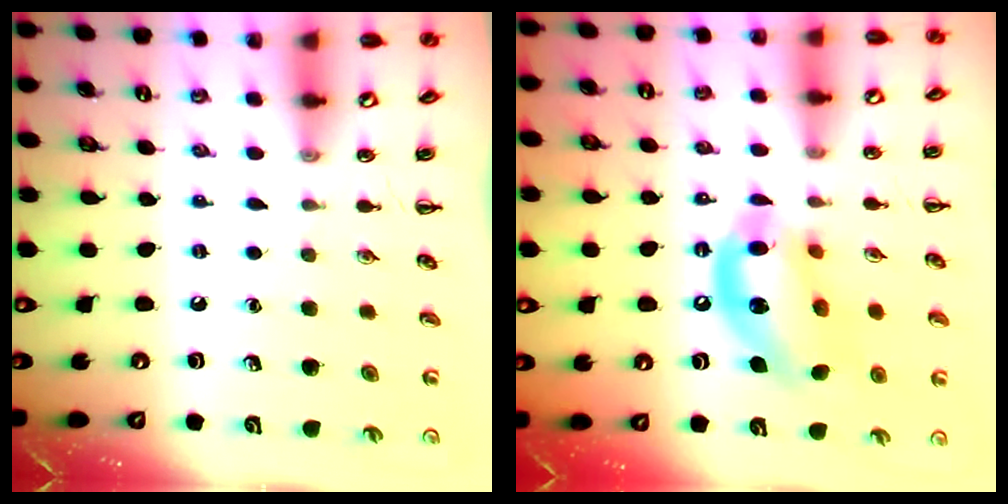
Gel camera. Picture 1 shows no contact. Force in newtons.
{"total": 14.2, "press": 13.8, "slide": 3.3}